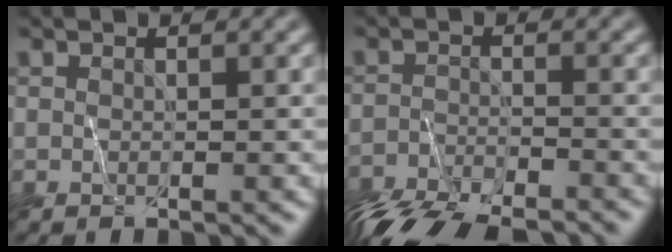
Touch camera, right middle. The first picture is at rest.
{"total": 7.4, "force": [-7.0, 1.2, 2.3], "torque": [-0.044, -0.030, -0.123]}